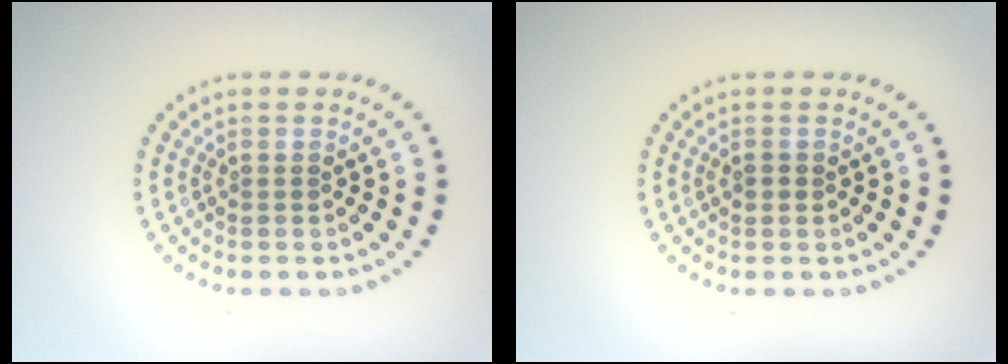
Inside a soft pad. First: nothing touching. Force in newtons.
{"total": 0.7, "press": 0.7, "slide": 0.2}